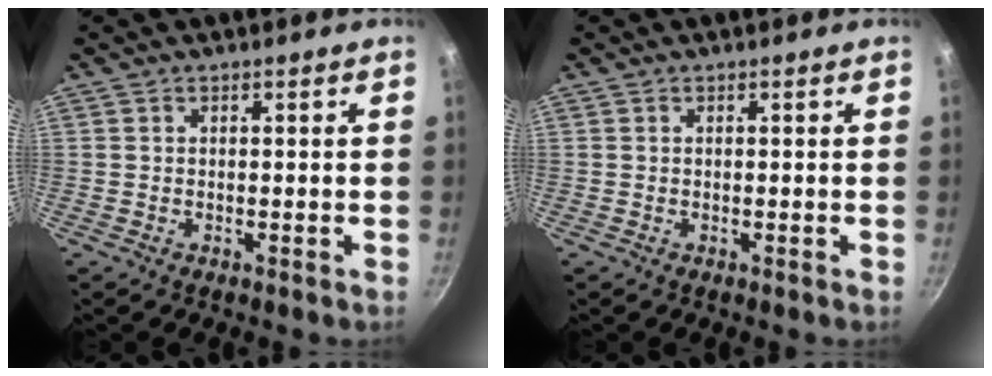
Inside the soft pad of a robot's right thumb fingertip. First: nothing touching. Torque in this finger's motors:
{"motor_torque": [-0.26, 0.18, -0.27, 0.27, 0.03]}